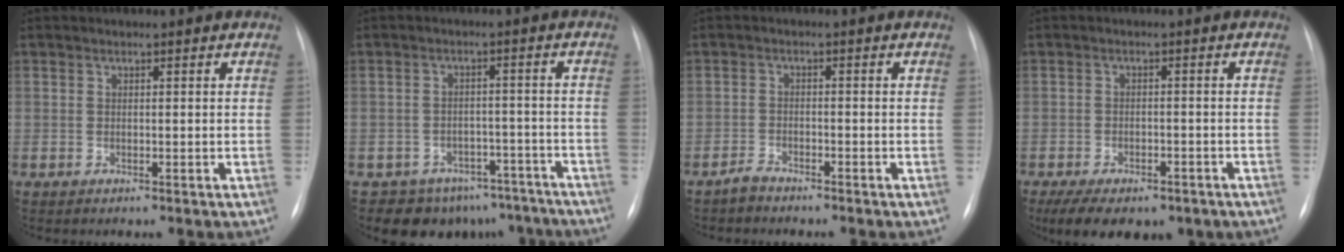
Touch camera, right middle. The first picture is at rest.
{"total": 10.4, "force": [-8.5, 6.0, 0.7], "torque": [0.015, 0.029, -0.095]}
{"total": 2.0, "force": [-1.9, 0.5, 0.3], "torque": [-0.010, -0.002, -0.035]}
{"total": 12.3, "force": [-8.3, 6.0, 6.8], "torque": [-0.117, -0.005, -0.108]}